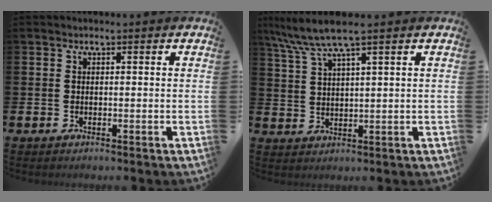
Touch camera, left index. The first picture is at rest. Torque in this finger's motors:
{"motor_torque": [0.67, -1.10, 0.68, 0.21]}